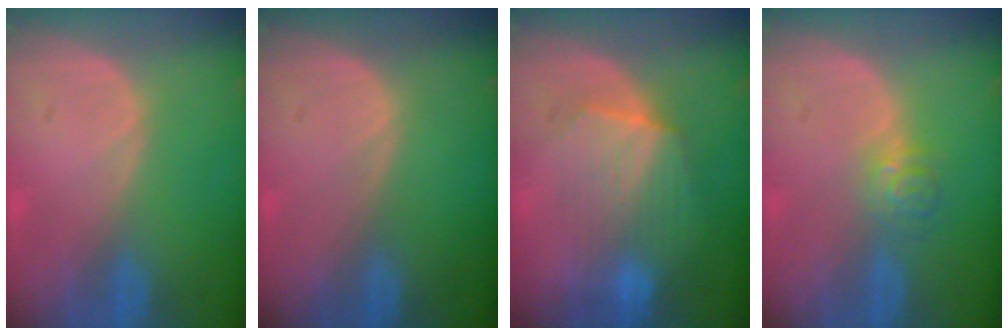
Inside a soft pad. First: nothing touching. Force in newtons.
{"total": 0.0}
{"total": 7.1, "press": 7.0, "slide": 1.2}
{"total": 3.6, "press": 3.5, "slide": 1.0}